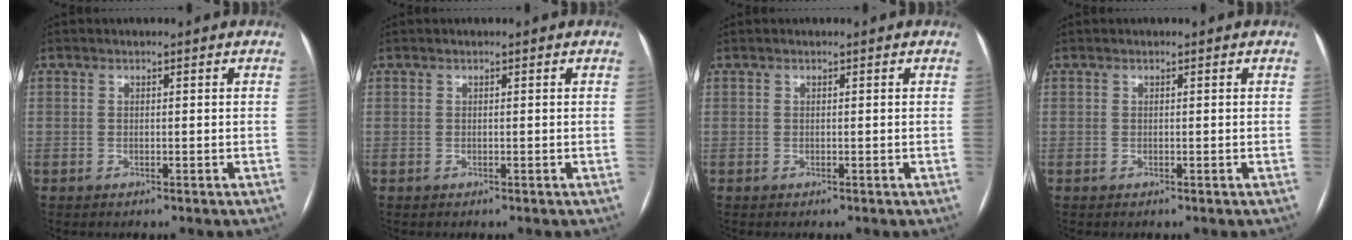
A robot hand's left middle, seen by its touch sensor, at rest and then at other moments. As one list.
[{"total": 0.0}, {"total": 0.0}, {"total": 0.0}]